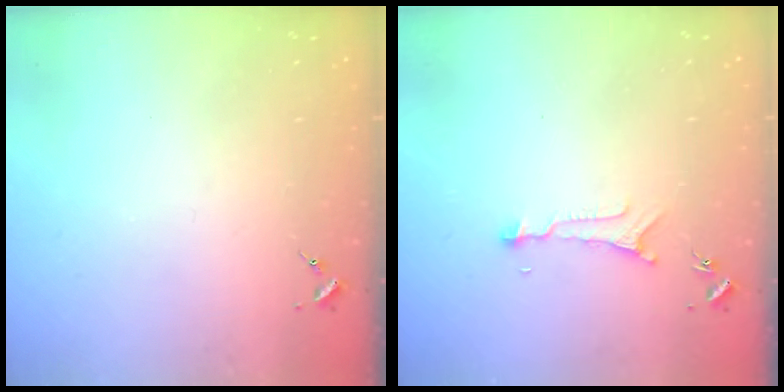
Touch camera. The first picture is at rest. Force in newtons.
{"total": 5.6, "press": 5.6, "slide": 0.4}